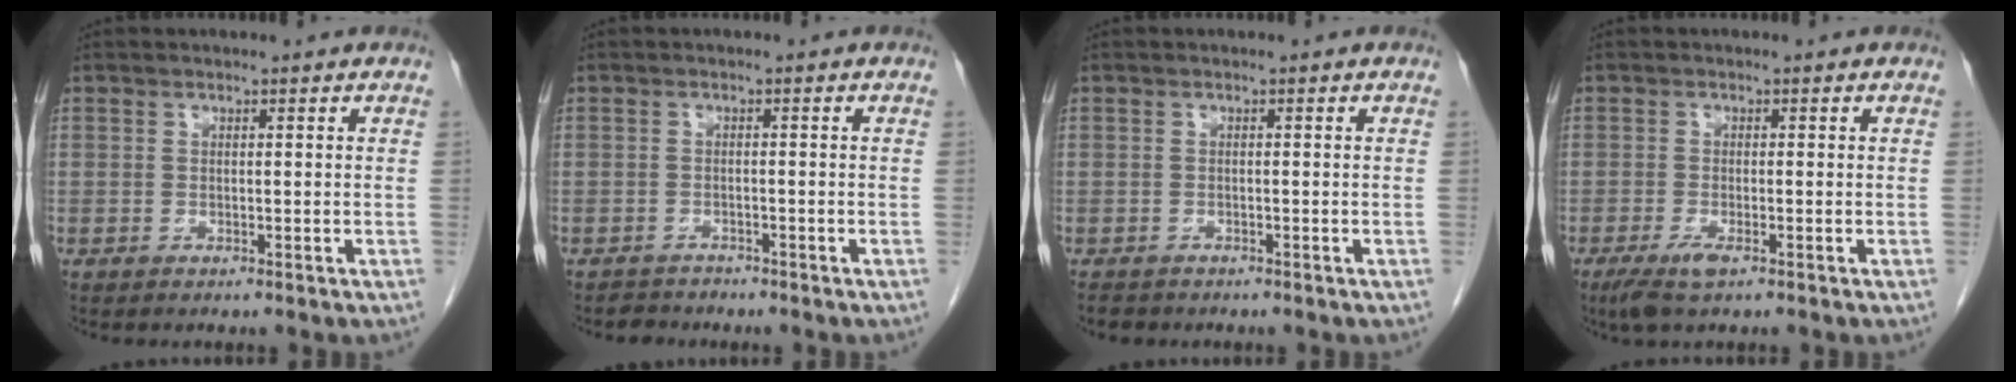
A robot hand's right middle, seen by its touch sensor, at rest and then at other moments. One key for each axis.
{"total": 1.9, "fx": -1.7, "fy": 0.8, "fz": -0.4, "tx": 0.000, "ty": 0.000, "tz": -0.028}
{"total": 2.1, "fx": -1.8, "fy": 1.0, "fz": 0.5, "tx": -0.014, "ty": -0.002, "tz": -0.024}
{"total": 3.2, "fx": -1.9, "fy": 0.7, "fz": 2.5, "tx": -0.057, "ty": -0.008, "tz": -0.035}